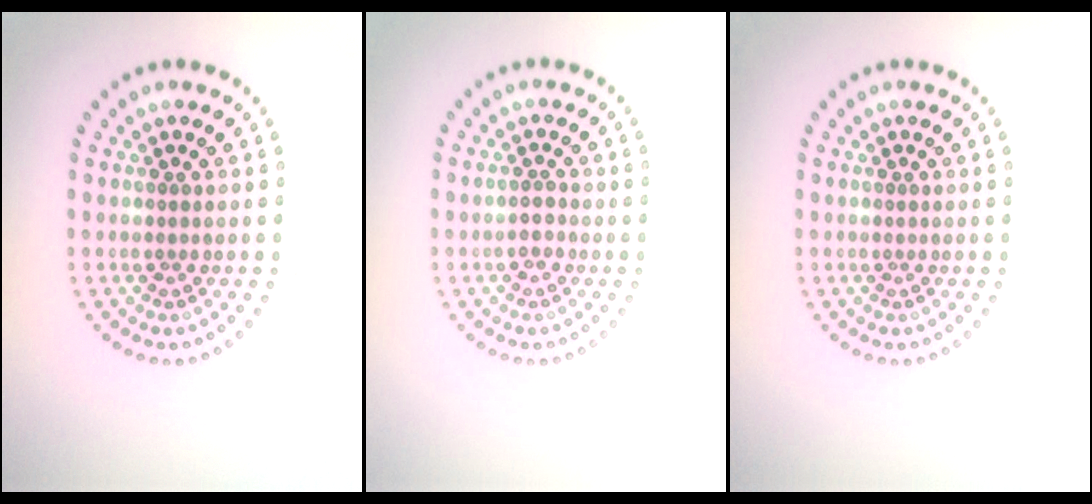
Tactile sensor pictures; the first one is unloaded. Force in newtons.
{"total": 1.0, "press": 0.9, "slide": 0.5}
{"total": 0.0}